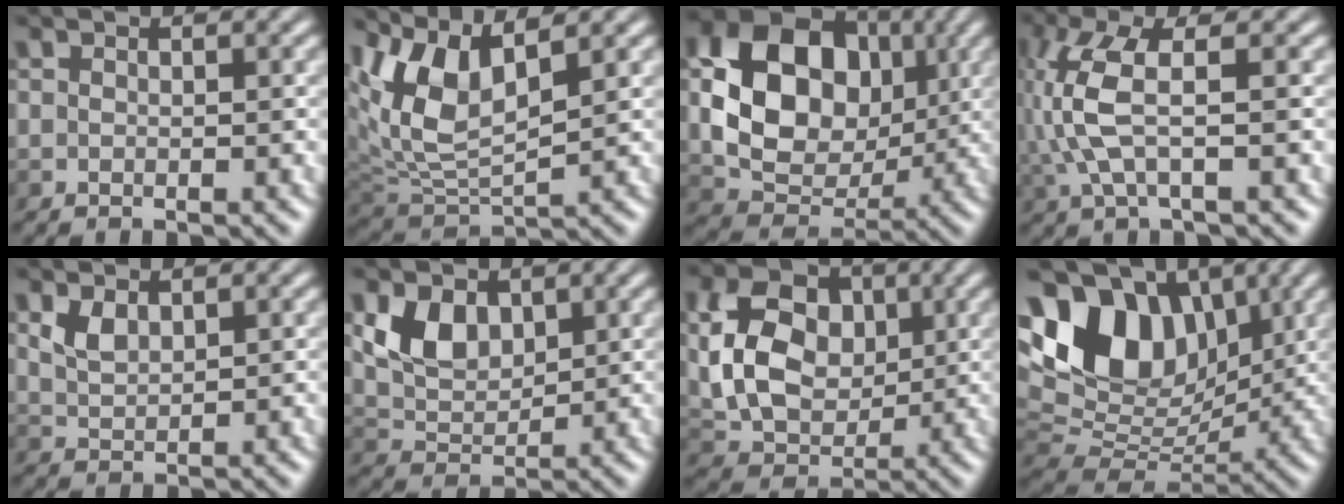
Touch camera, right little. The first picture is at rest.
{"total": 6.8, "force": [2.4, 3.2, 5.5], "torque": [-0.118, 0.003, 0.047]}
{"total": 12.3, "force": [1.4, 9.3, 7.9], "torque": [-0.149, 0.003, 0.023]}
{"total": 6.3, "force": [-0.8, 2.5, 5.8], "torque": [-0.150, 0.010, -0.020]}
{"total": 1.4, "force": [0.3, 0.9, 1.1], "torque": [-0.031, -0.003, 0.010]}
{"total": 3.7, "force": [0.9, 2.7, 2.4], "torque": [-0.054, -0.012, 0.017]}
{"total": 8.7, "force": [0.4, 6.4, 5.8], "torque": [-0.127, 0.000, 0.000]}
{"total": 12.1, "force": [4.9, 7.9, 7.7], "torque": [-0.144, 0.033, 0.082]}